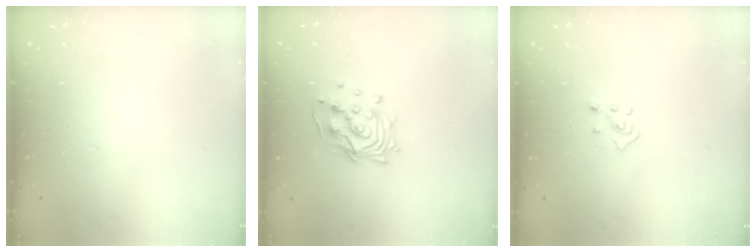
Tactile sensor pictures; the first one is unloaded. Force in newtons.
{"total": 12.9, "press": 12.8, "slide": 1.1}
{"total": 4.2, "press": 4.1, "slide": 0.7}